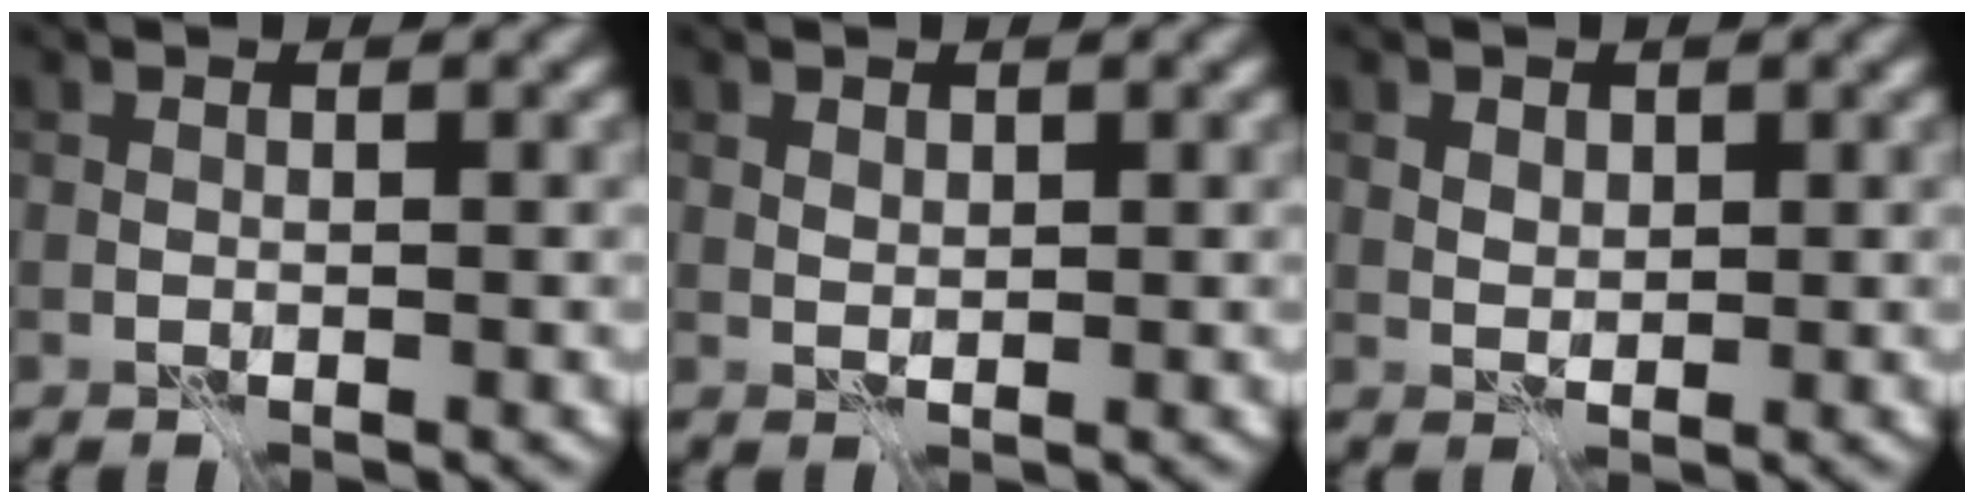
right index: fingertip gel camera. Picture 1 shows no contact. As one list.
[{"total": 0.8, "force": [0.5, 0.4, 0.4], "torque": [-0.010, -0.001, 0.011]}, {"total": 1.7, "force": [1.0, 1.1, 0.8], "torque": [-0.014, 0.000, 0.020]}]